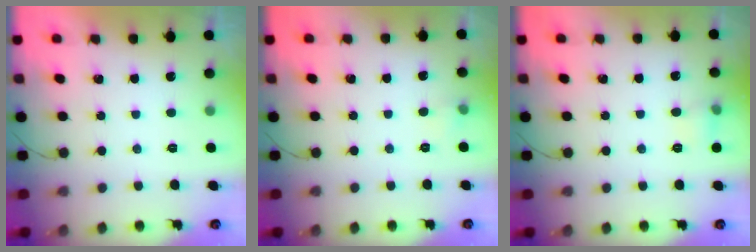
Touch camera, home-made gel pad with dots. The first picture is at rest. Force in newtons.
{"total": 3.6, "press": 3.5, "slide": 1.0}
{"total": 5.7, "press": 5.4, "slide": 1.6}